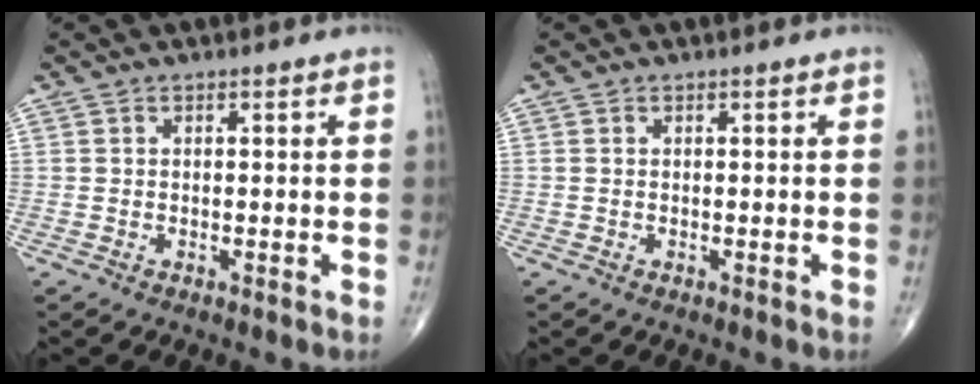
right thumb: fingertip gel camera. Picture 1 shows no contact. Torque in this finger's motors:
{"motor_torque": [-0.01, -0.22, -0.18, -0.03, 0.00]}